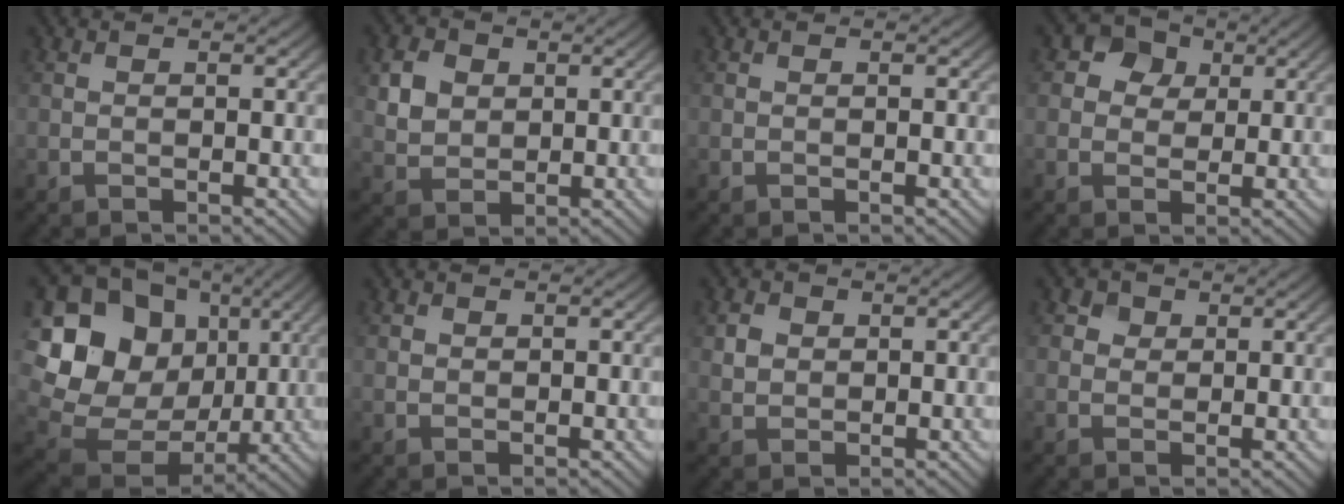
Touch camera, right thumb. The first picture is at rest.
{"total": 4.3, "force": [1.5, 3.4, 2.2], "torque": [-0.055, 0.001, 0.029]}
{"total": 0.0}
{"total": 4.3, "force": [1.7, 3.6, 1.8], "torque": [-0.036, 0.004, 0.022]}
{"total": 19.1, "force": [4.5, 15.9, 9.5], "torque": [-0.255, 0.038, 0.099]}
{"total": 0.7, "force": [0.3, 0.6, 0.2], "torque": [-0.003, -0.003, 0.006]}
{"total": 2.2, "force": [0.6, 1.8, 1.0], "torque": [-0.024, -0.001, 0.010]}
{"total": 2.4, "force": [1.2, 1.8, 0.9], "torque": [-0.017, -0.007, 0.018]}